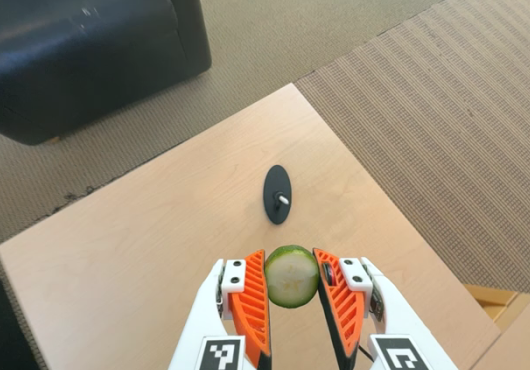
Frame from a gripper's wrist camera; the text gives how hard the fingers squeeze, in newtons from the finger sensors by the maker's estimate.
{"total": 11.6, "left": 12.0, "right": 11.2}